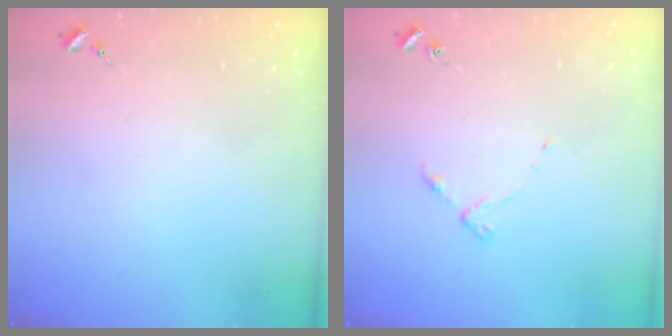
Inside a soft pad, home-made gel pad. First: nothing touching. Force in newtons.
{"total": 3.3, "press": 3.3, "slide": 0.4}